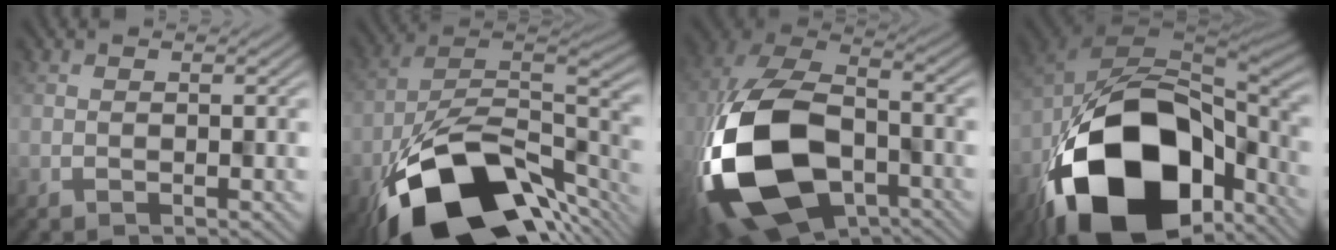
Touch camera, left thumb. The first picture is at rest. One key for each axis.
{"total": 17.2, "fx": -9.4, "fy": 8.9, "fz": 11.3, "tx": -0.204, "ty": -0.037, "tz": -0.155}
{"total": 19.2, "fx": -6.6, "fy": 12.2, "fz": 13.3, "tx": -0.332, "ty": -0.054, "tz": -0.104}
{"total": 20.0, "fx": -9.4, "fy": 12.4, "fz": 12.5, "tx": -0.263, "ty": -0.056, "tz": -0.125}